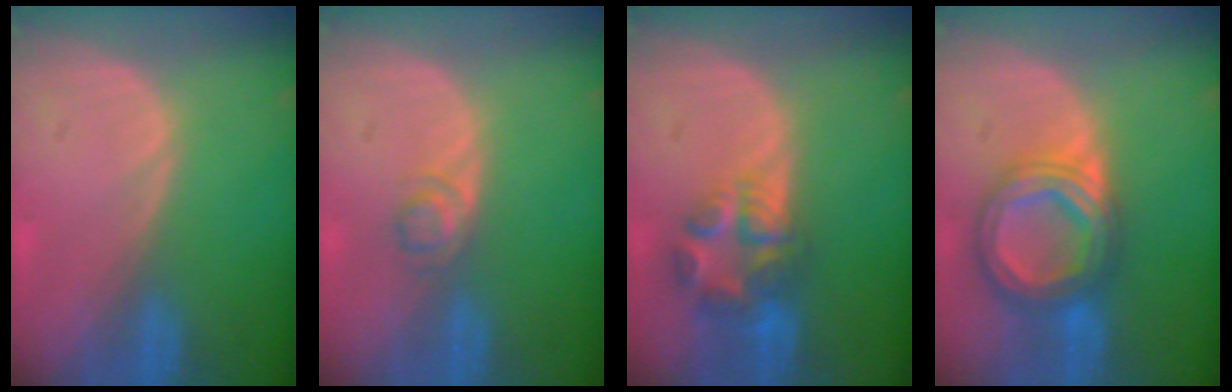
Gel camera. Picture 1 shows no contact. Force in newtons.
{"total": 2.2, "press": 2.2, "slide": 0.2}
{"total": 6.8, "press": 6.3, "slide": 2.6}
{"total": 8.6, "press": 8.6, "slide": 0.6}